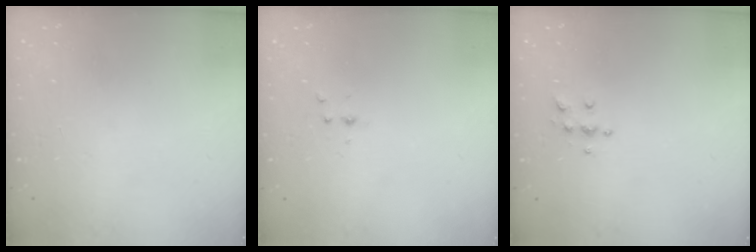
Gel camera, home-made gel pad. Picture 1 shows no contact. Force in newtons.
{"total": 3.1, "press": 2.7, "slide": 1.6}
{"total": 4.6, "press": 4.6, "slide": 0.5}